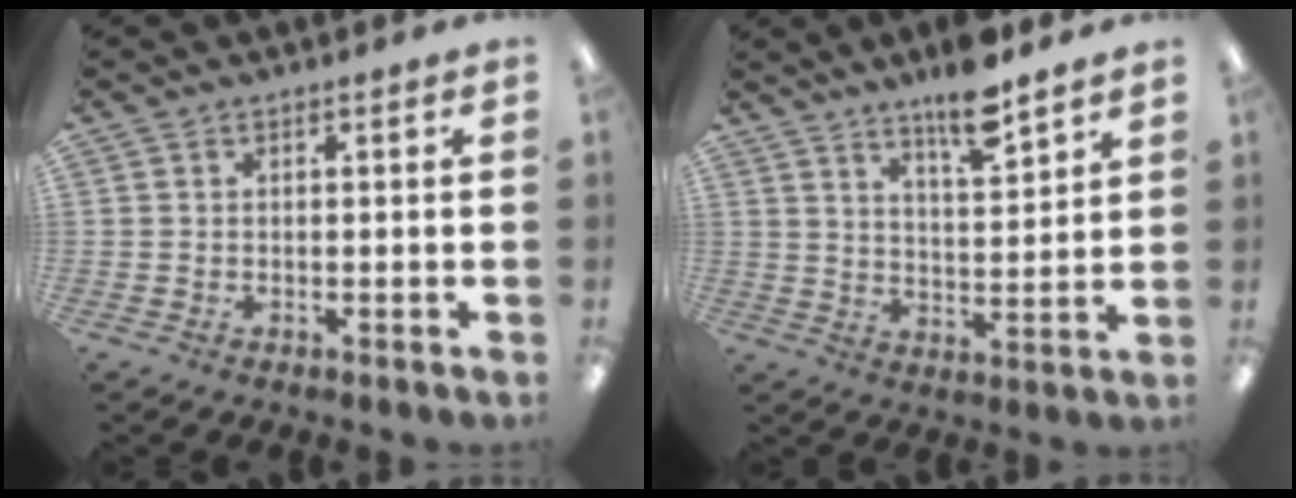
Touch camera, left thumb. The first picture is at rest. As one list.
[{"total": 9.8, "force": [7.8, 2.2, 5.5], "torque": [-0.080, -0.051, 0.131]}]